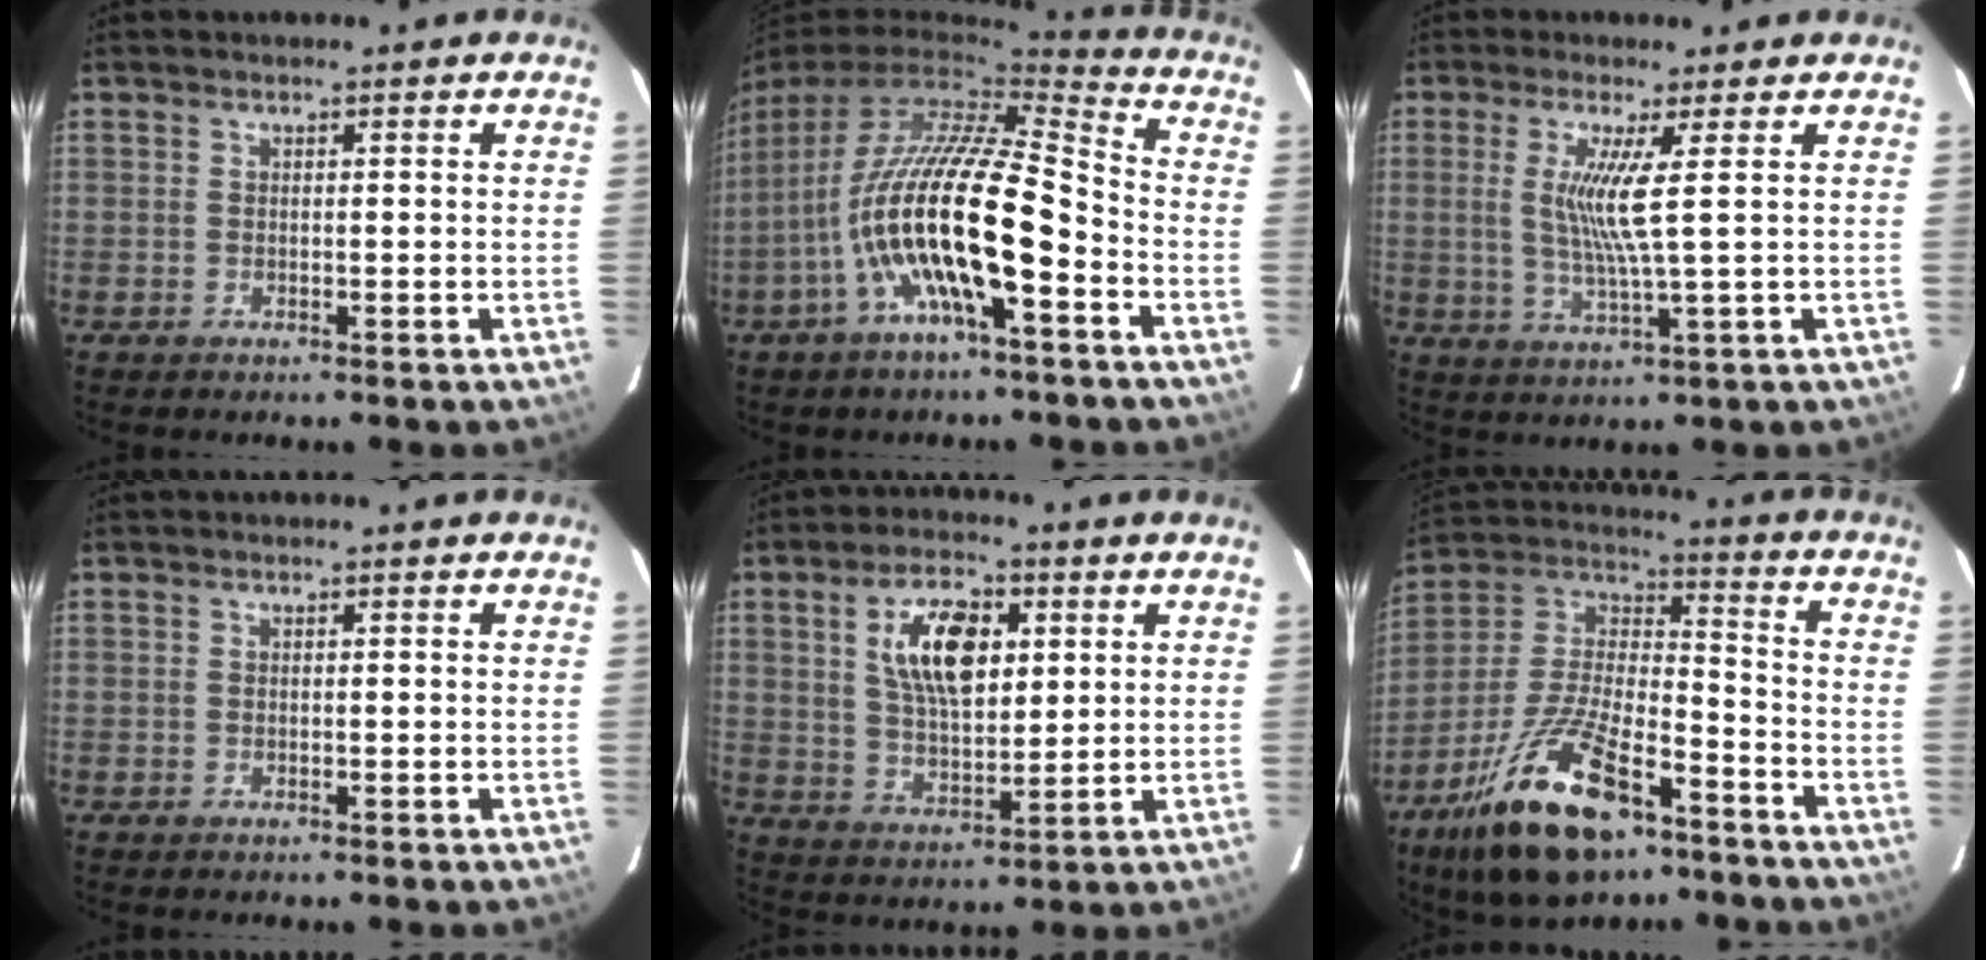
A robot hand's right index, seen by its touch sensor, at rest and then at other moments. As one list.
[{"total": 17.3, "force": [-6.2, 3.7, 15.7], "torque": [-0.284, -0.017, -0.120]}, {"total": 6.9, "force": [1.4, -0.9, 6.7], "torque": [-0.130, -0.013, 0.027]}, {"total": 0.0}, {"total": 11.7, "force": [3.7, 5.6, 9.6], "torque": [-0.177, 0.013, 0.071]}, {"total": 20.7, "force": [-12.4, 8.2, 14.4], "torque": [-0.292, -0.013, -0.221]}]